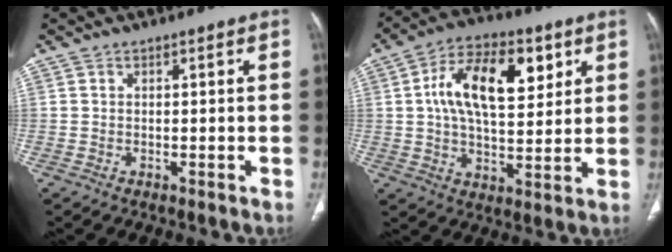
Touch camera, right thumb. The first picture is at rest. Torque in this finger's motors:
{"motor_torque": [0.89, 1.20, 0.44, -0.24, 0.14]}